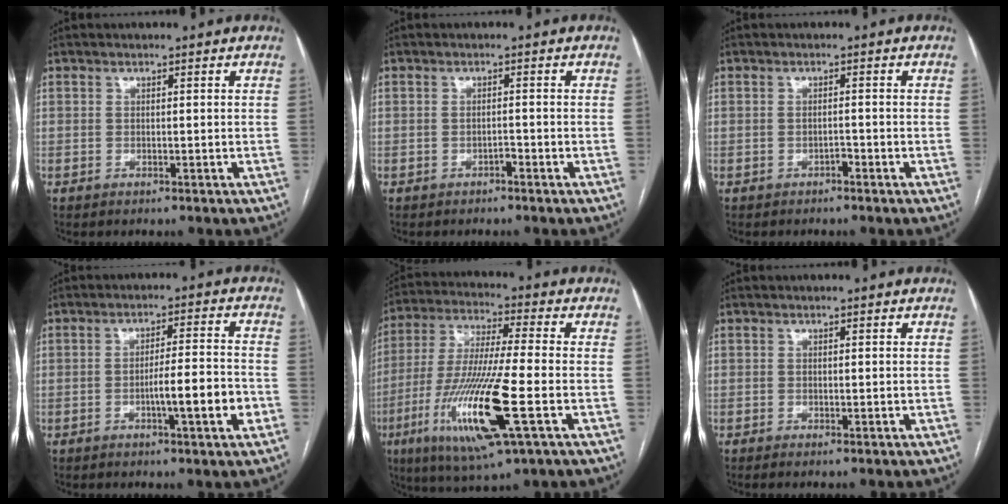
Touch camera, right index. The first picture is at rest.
{"total": 0.9, "force": [-0.7, 0.2, 0.5], "torque": [-0.010, 0.003, -0.010]}
{"total": 0.9, "force": [-0.7, 0.3, 0.4], "torque": [-0.009, 0.003, -0.010]}
{"total": 7.3, "force": [-2.5, 0.2, 6.8], "torque": [-0.102, 0.007, -0.036]}
{"total": 17.7, "force": [-6.0, 1.0, 16.7], "torque": [-0.350, -0.029, -0.107]}
{"total": 0.5, "force": [-0.4, -0.1, 0.4], "torque": [-0.008, 0.000, -0.007]}